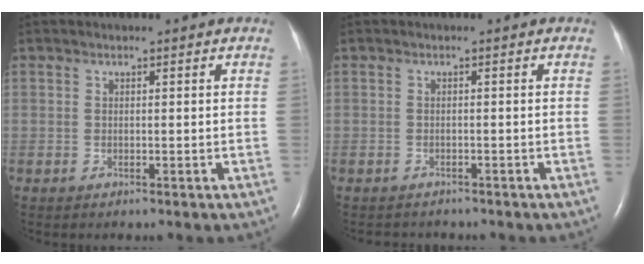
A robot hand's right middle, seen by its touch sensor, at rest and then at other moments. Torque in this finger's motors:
{"motor_torque": [0.06, -0.08, -0.05, 0.01]}